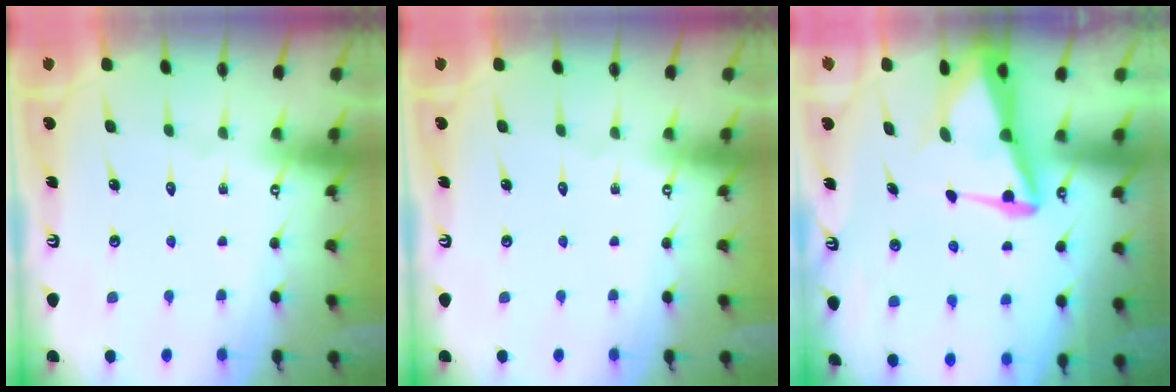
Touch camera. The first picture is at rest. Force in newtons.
{"total": 0.0}
{"total": 7.0, "press": 6.9, "slide": 0.8}